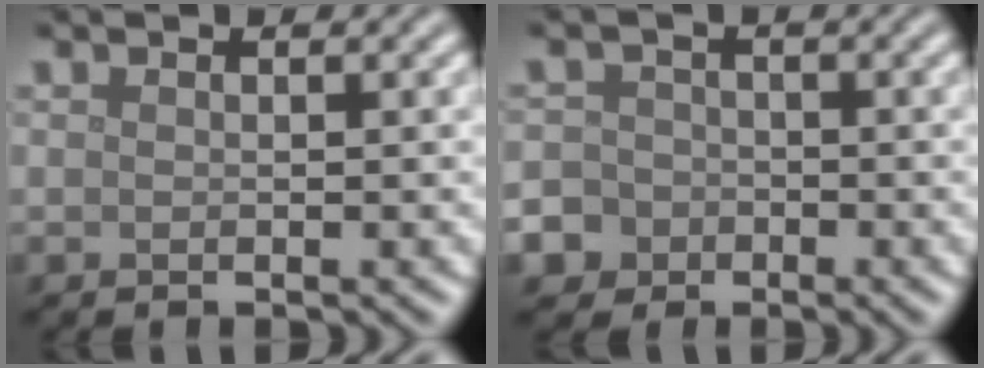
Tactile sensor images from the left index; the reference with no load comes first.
{"total": 6.5, "force": [-3.4, 5.4, 1.1], "torque": [-0.023, -0.015, -0.079]}